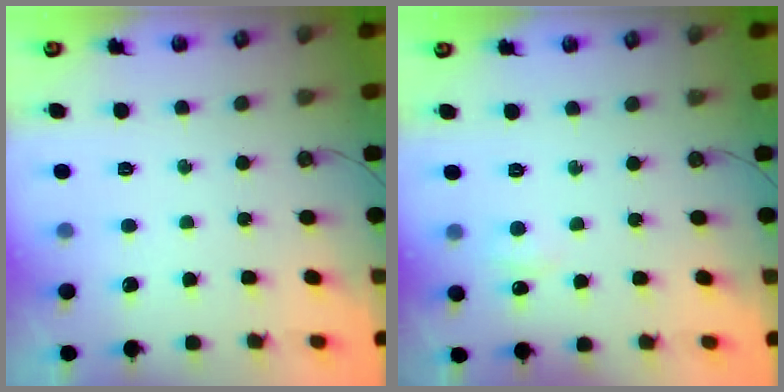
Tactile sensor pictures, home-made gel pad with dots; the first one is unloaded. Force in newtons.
{"total": 5.5, "press": 5.4, "slide": 0.8}